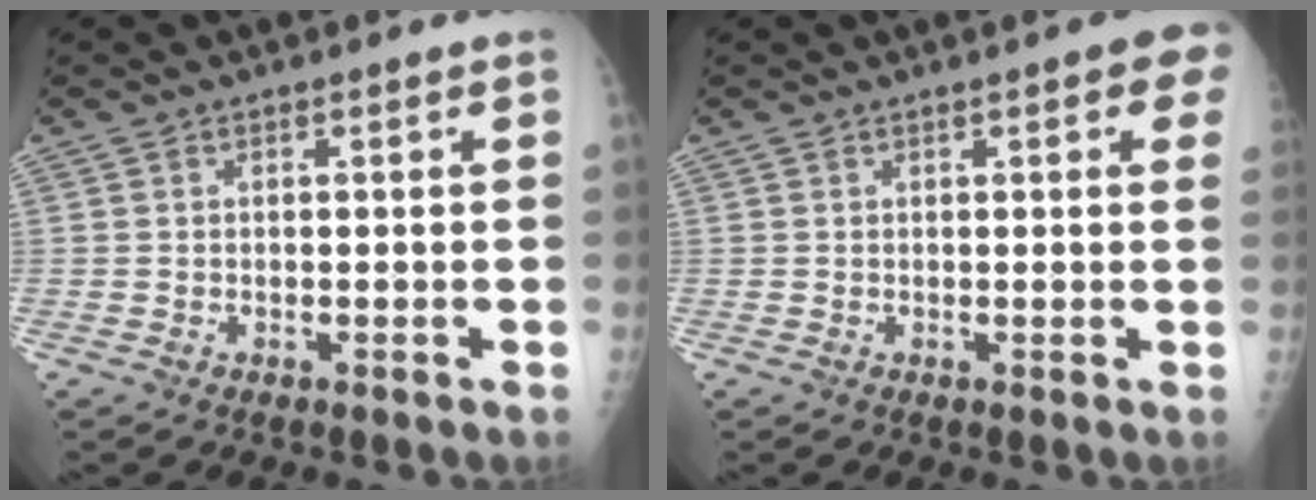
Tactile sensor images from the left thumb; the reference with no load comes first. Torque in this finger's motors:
{"motor_torque": [2.98, 2.03, 0.57, -0.71, 0.04]}